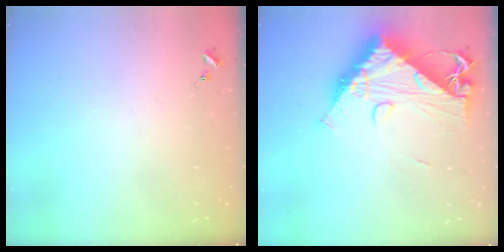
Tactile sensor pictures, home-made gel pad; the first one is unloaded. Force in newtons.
{"total": 15.5, "press": 15.5, "slide": 1.5}